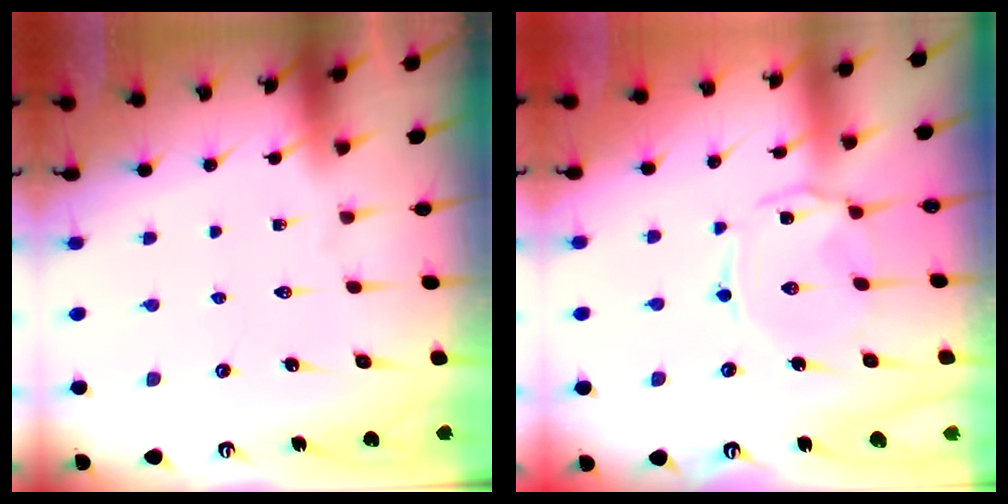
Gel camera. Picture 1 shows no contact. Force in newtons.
{"total": 2.7, "press": 2.7, "slide": 0.4}